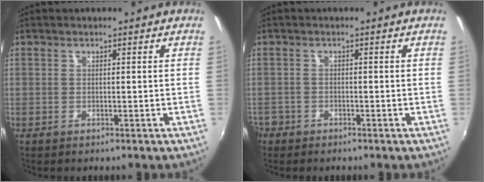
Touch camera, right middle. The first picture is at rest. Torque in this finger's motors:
{"motor_torque": [-0.21, -0.07, 0.01, 0.00]}